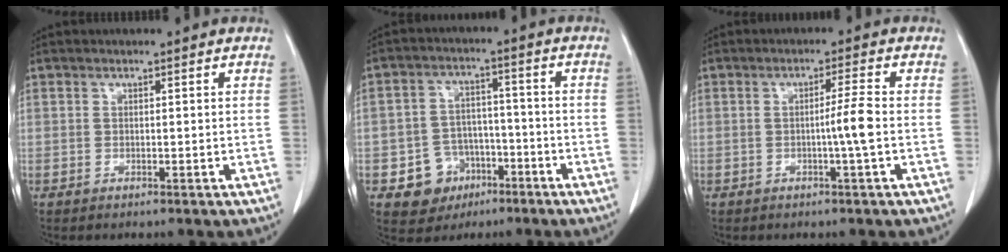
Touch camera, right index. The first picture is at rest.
{"total": 7.7, "force": [-3.6, 6.6, 1.9], "torque": [-0.032, 0.015, -0.047]}
{"total": 3.8, "force": [-0.7, -1.0, 3.6], "torque": [-0.057, -0.002, -0.011]}